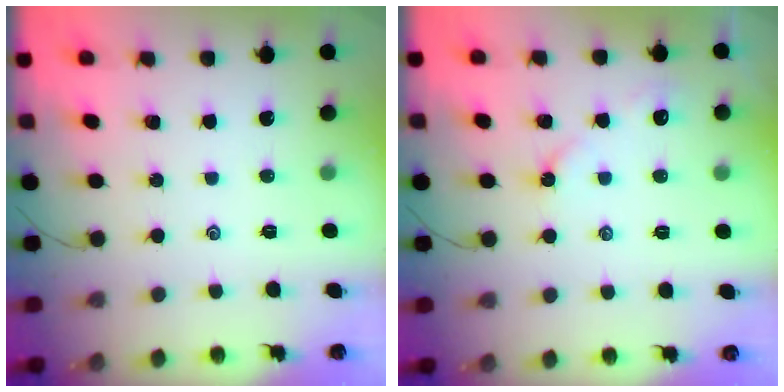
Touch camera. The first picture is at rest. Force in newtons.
{"total": 4.4, "press": 4.4, "slide": 0.6}